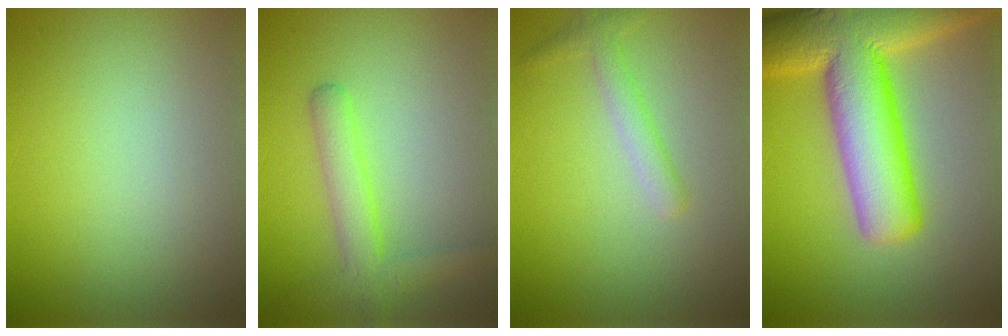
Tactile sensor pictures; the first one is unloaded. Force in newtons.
{"total": 3.3, "press": 3.3, "slide": 0.1}
{"total": 1.8, "press": 1.8, "slide": 0.1}
{"total": 13.4, "press": 13.4, "slide": 0.7}